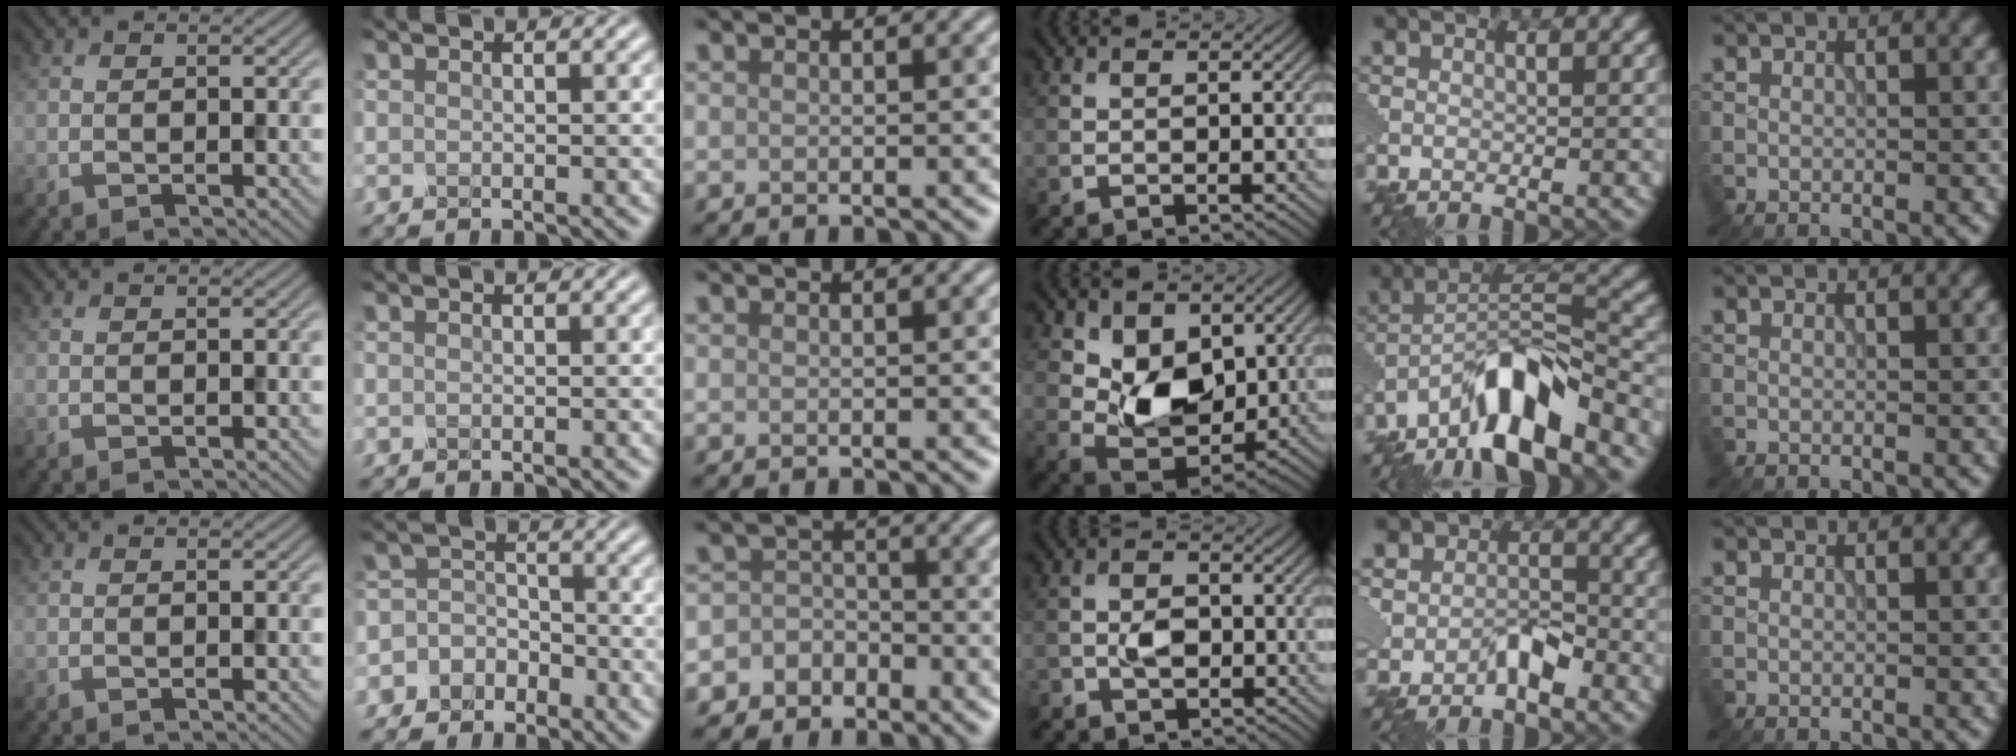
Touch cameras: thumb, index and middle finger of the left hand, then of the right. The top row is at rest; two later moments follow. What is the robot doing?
{"motion": "insert", "object": "pin"}